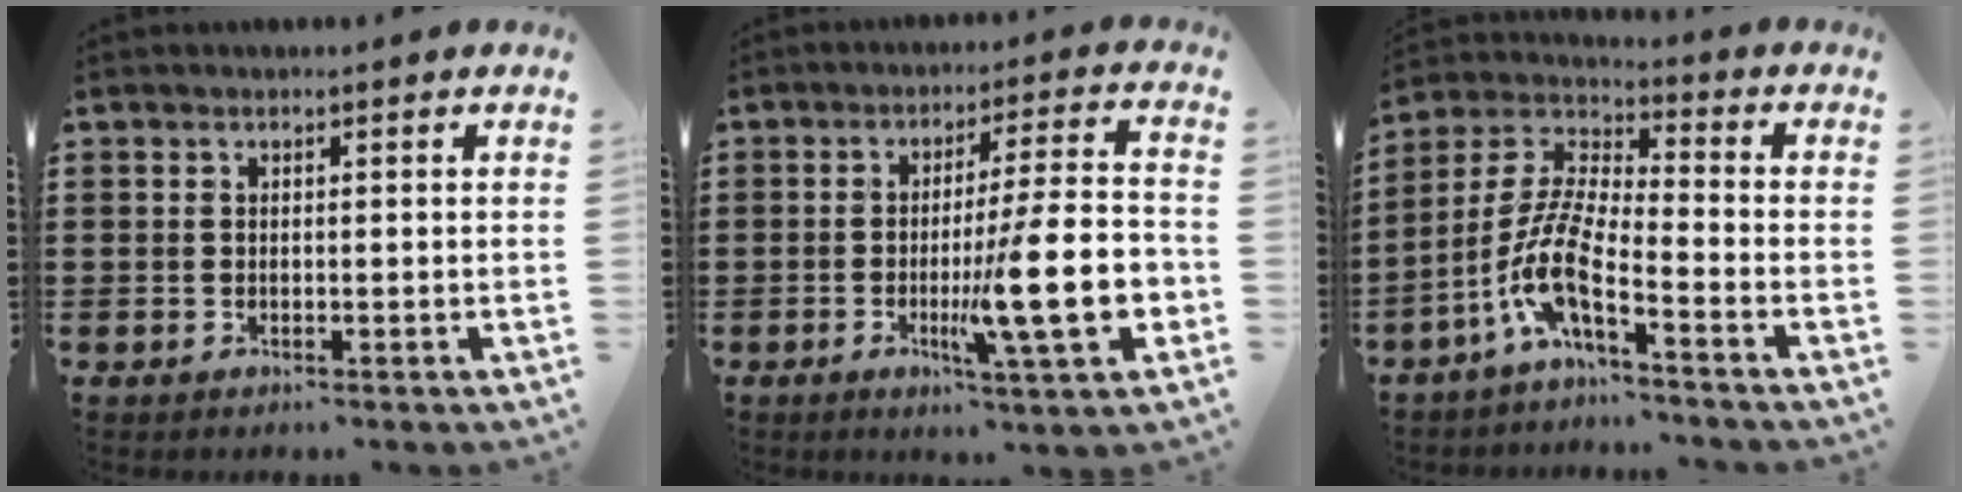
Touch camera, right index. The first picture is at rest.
{"total": 15.2, "force": [-3.4, 2.1, 14.7], "torque": [-0.236, -0.016, -0.058]}
{"total": 9.0, "force": [-5.2, 1.6, 7.1], "torque": [-0.180, -0.029, -0.110]}